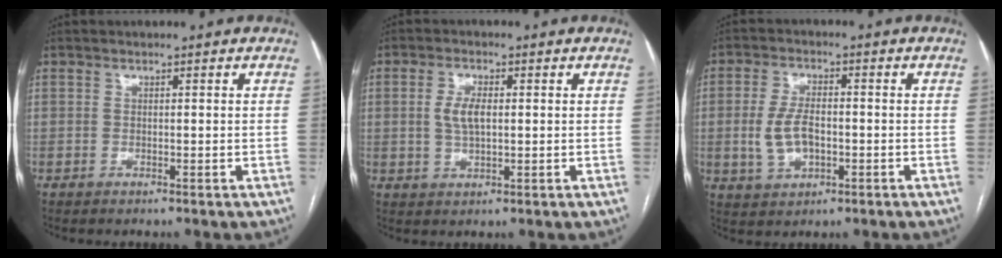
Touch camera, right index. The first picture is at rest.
{"total": 4.2, "force": [0.4, 1.7, 3.8], "torque": [-0.082, 0.004, 0.010]}
{"total": 6.4, "force": [-1.1, 3.3, 5.3], "torque": [-0.117, 0.005, -0.016]}